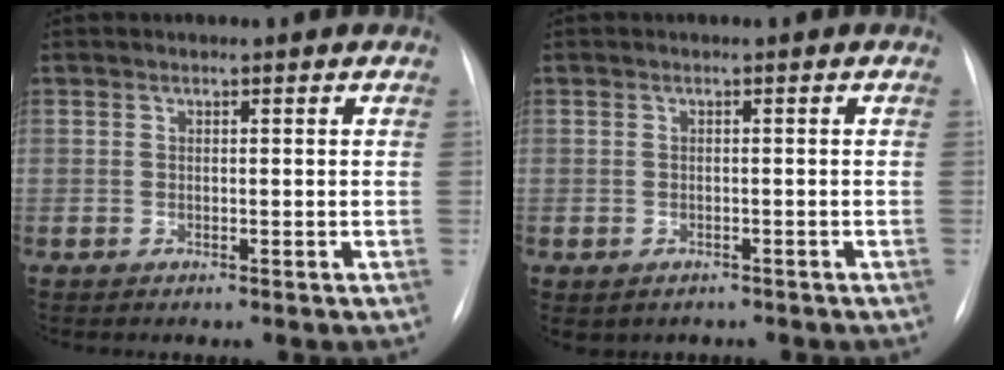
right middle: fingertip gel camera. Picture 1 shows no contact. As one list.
[{"total": 2.5, "force": [-1.8, 1.5, 0.8], "torque": [-0.011, -0.001, -0.015]}]